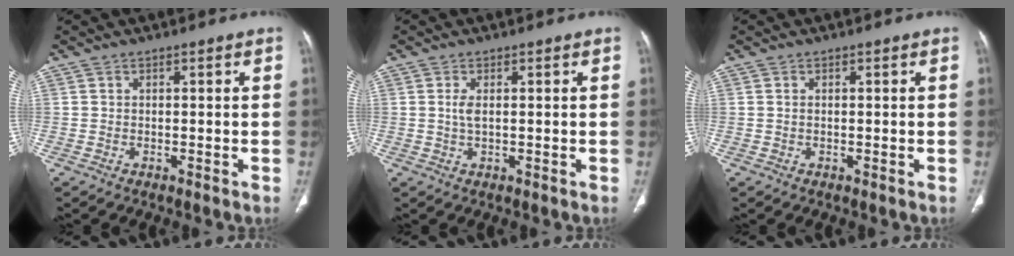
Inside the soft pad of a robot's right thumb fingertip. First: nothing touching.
{"total": 1.8, "force": [0.3, 0.7, 1.7], "torque": [-0.039, -0.001, 0.008]}
{"total": 0.0}